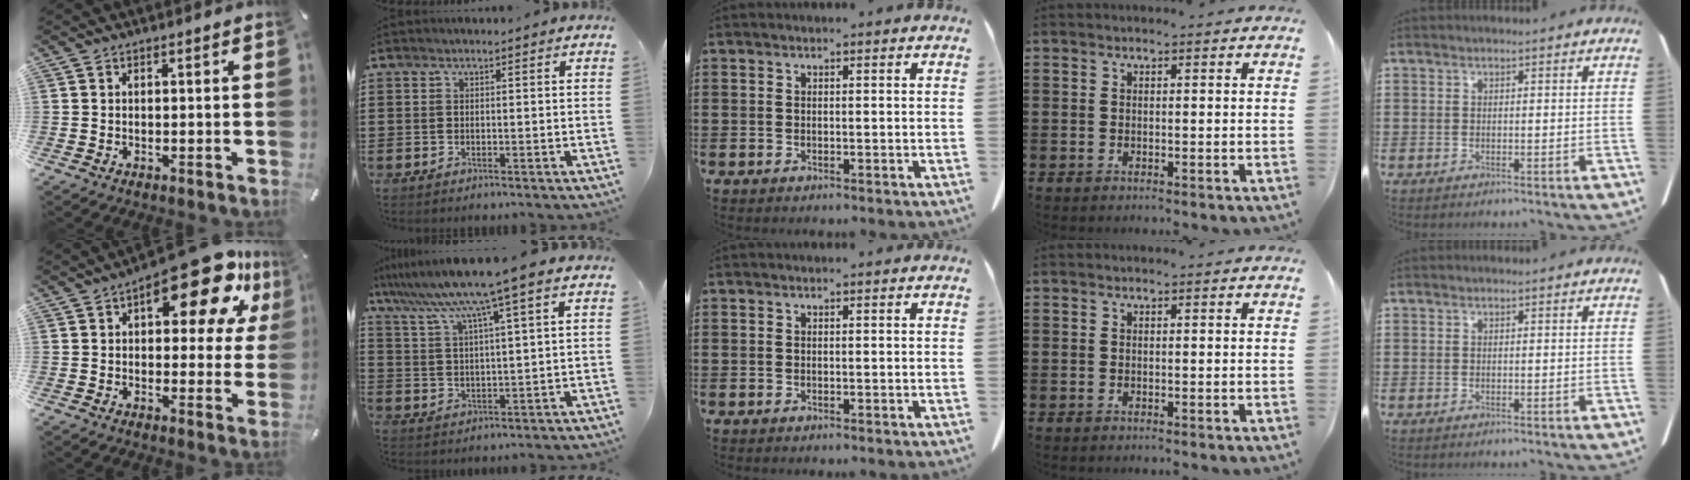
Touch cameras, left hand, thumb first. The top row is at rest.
{"thumb": {"total": 18.3, "force": [9.5, 7.6, 13.7], "torque": [-0.178, -0.052, 0.150]}, "index": {"total": 8.7, "force": [6.6, -0.8, 5.7], "torque": [-0.132, -0.034, 0.106]}}